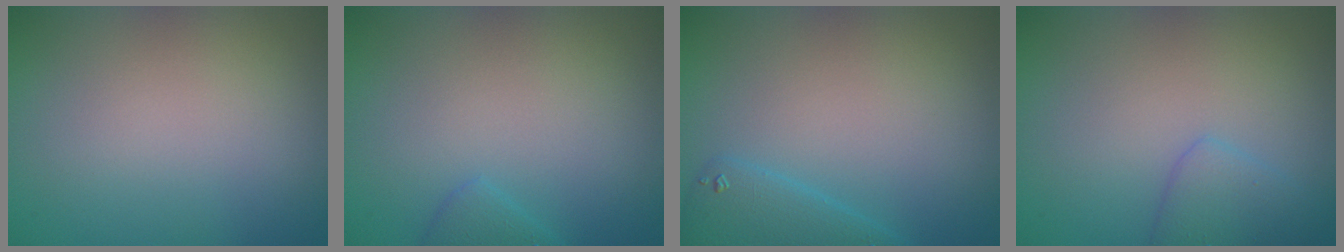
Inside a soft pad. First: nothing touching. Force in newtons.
{"total": 1.2, "press": 1.2, "slide": 0.2}
{"total": 2.9, "press": 2.9, "slide": 0.2}
{"total": 2.2, "press": 2.2, "slide": 0.1}